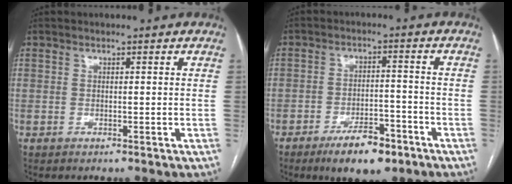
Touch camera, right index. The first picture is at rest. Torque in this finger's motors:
{"motor_torque": [0.28, 0.05, 0.02, -0.01]}